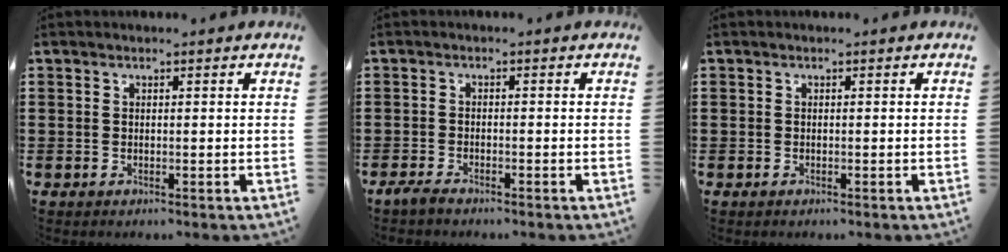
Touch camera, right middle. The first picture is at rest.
{"total": 1.8, "force": [-1.5, 0.3, 1.0], "torque": [-0.026, -0.002, -0.030]}
{"total": 0.6, "force": [-0.3, 0.5, 0.0], "torque": [0.000, 0.005, -0.007]}